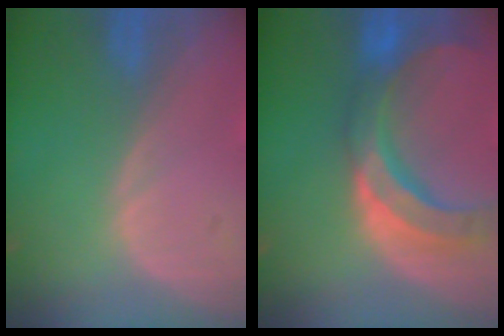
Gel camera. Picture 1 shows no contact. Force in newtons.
{"total": 11.1, "press": 9.5, "slide": 5.7}